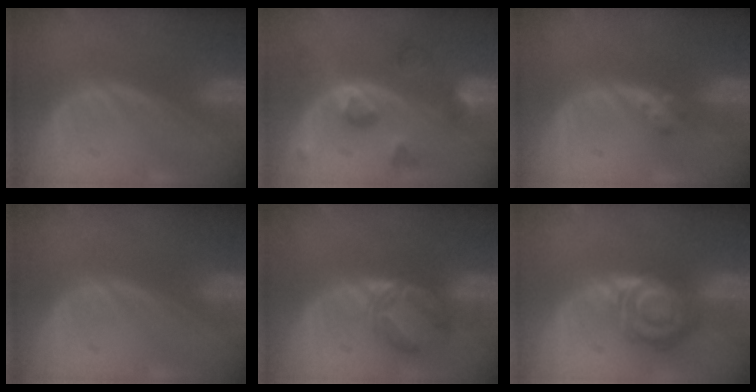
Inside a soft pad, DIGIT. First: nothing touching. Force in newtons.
{"total": 7.7, "press": 6.9, "slide": 3.5}
{"total": 2.3, "press": 2.0, "slide": 1.2}
{"total": 0.0}
{"total": 5.6, "press": 5.4, "slide": 1.1}
{"total": 8.0, "press": 7.1, "slide": 3.7}